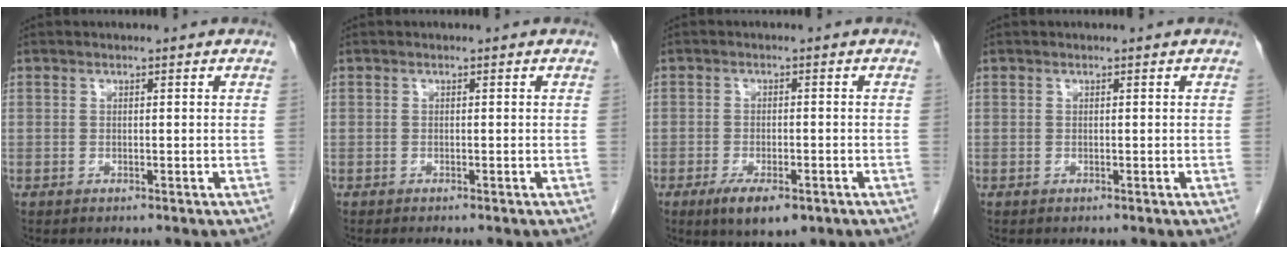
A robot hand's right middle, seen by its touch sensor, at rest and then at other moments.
{"total": 0.9, "force": [-0.8, -0.1, 0.4], "torque": [-0.008, -0.003, -0.010]}
{"total": 5.9, "force": [-3.4, 2.1, 4.3], "torque": [-0.073, -0.010, -0.048]}
{"total": 0.0}